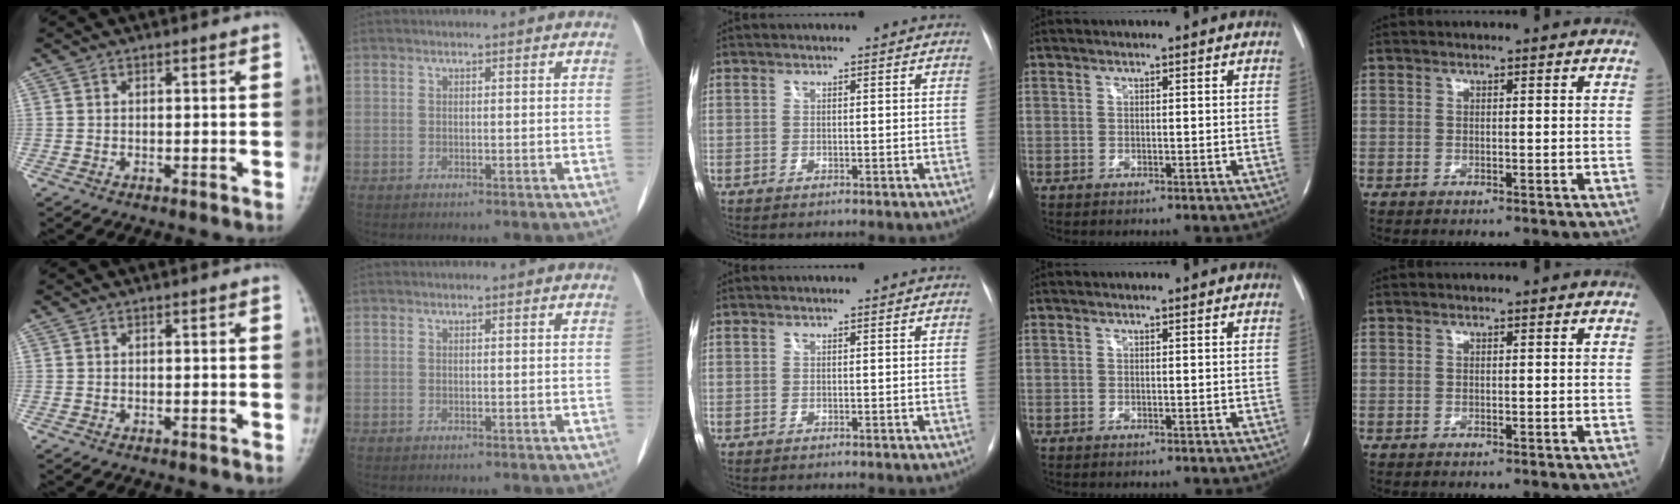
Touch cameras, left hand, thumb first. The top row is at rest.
{}